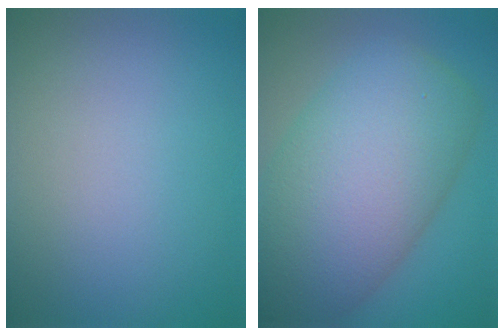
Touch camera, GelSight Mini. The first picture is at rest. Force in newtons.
{"total": 12.9, "press": 12.9, "slide": 0.6}